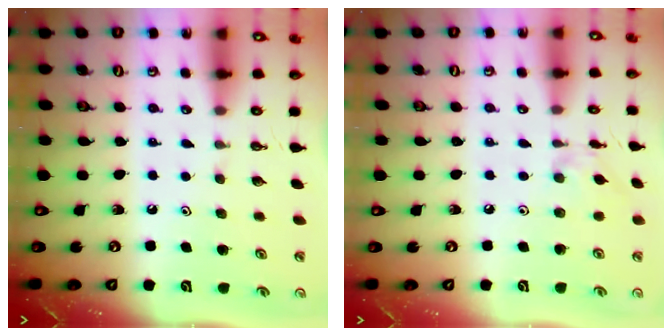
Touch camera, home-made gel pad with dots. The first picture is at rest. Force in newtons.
{"total": 1.4, "press": 1.3, "slide": 0.2}